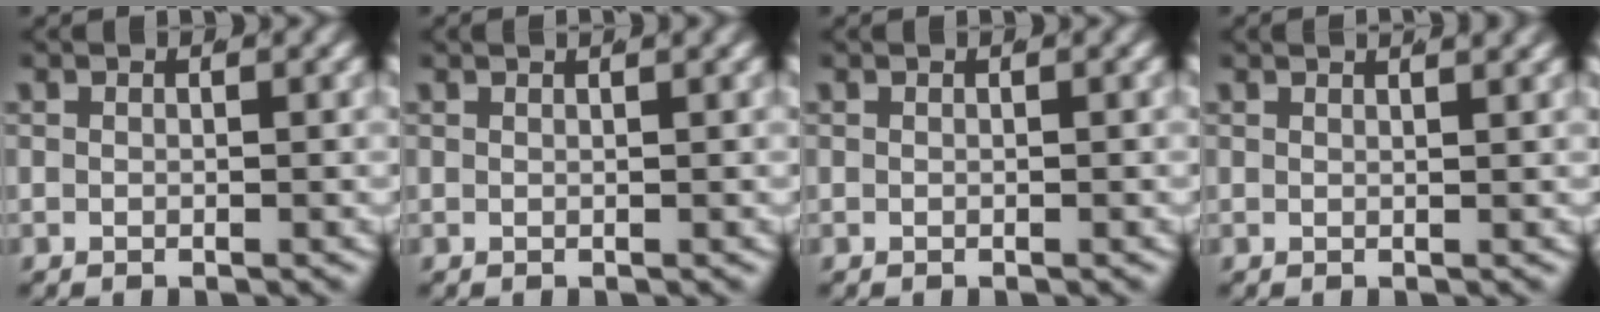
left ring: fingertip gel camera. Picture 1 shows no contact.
{"total": 1.1, "force": [0.8, -0.5, 0.5], "torque": [0.003, 0.006, 0.012]}
{"total": 0.0}
{"total": 1.9, "force": [1.6, -0.3, 0.9], "torque": [-0.004, 0.003, 0.025]}